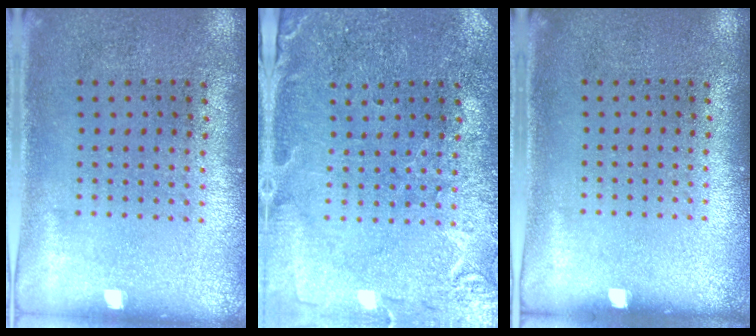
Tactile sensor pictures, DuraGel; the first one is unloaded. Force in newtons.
{"total": 0.5, "press": 0.5, "slide": 0.2}
{"total": 0.0}